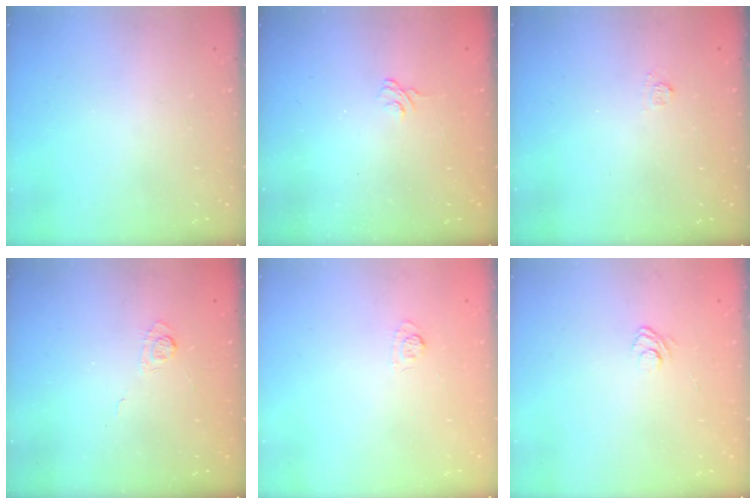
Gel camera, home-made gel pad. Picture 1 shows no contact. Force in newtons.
{"total": 2.5, "press": 2.1, "slide": 1.3}
{"total": 2.2, "press": 2.1, "slide": 0.9}
{"total": 3.0, "press": 2.5, "slide": 1.7}
{"total": 2.2, "press": 1.8, "slide": 1.3}
{"total": 3.7, "press": 3.4, "slide": 1.4}